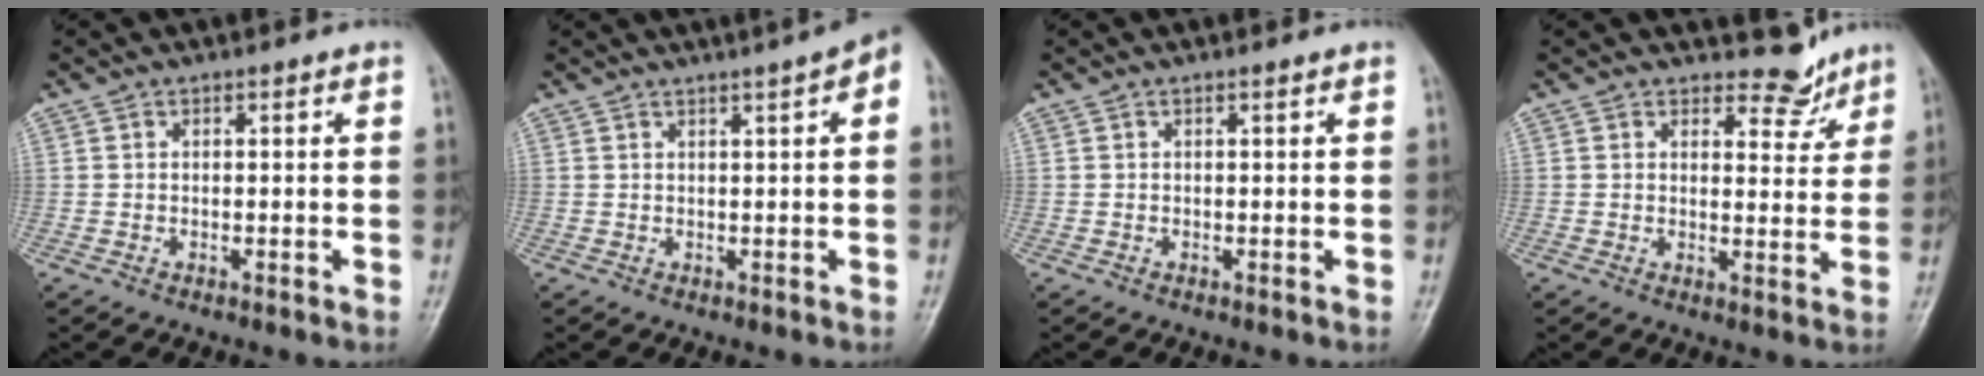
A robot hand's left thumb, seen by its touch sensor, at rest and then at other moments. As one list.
[{"total": 5.8, "force": [3.1, 0.9, 4.8], "torque": [-0.058, 0.022, 0.035]}, {"total": 0.0}, {"total": 4.8, "force": [4.2, 2.2, 0.5], "torque": [0.017, -0.039, 0.054]}]